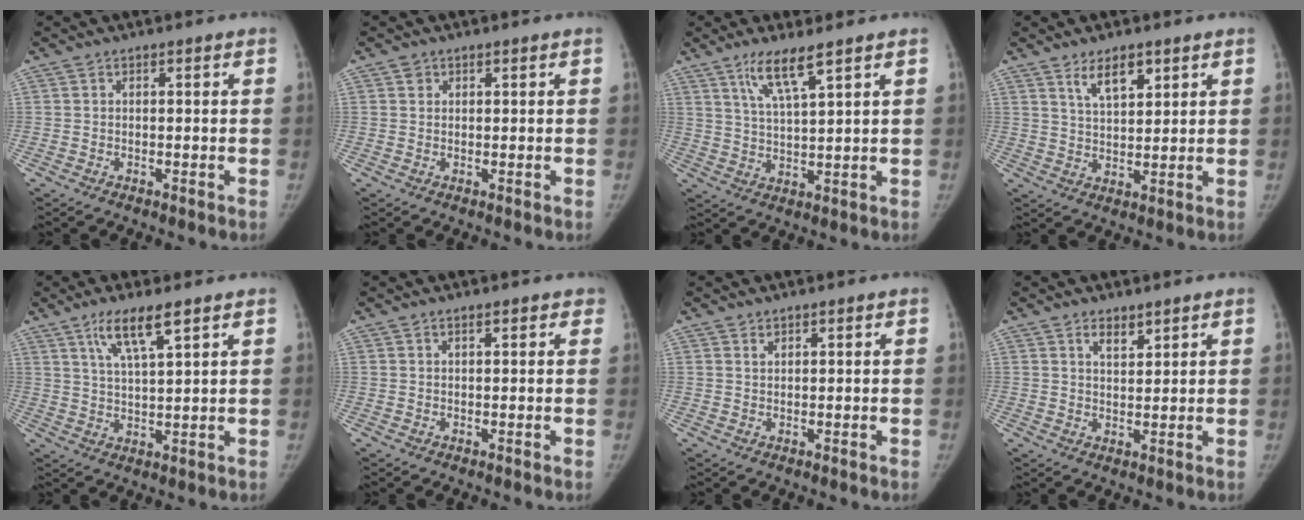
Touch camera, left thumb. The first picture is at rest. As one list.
[{"total": 1.0, "force": [0.5, 0.9, 0.2], "torque": [0.005, -0.001, 0.006]}, {"total": 6.9, "force": [4.5, 0.7, 5.2], "torque": [-0.102, -0.026, 0.092]}, {"total": 6.1, "force": [3.7, 2.6, 4.1], "torque": [-0.052, -0.027, 0.066]}, {"total": 7.4, "force": [4.5, 1.3, 5.8], "torque": [-0.108, -0.021, 0.089]}, {"total": 1.4, "force": [1.0, 0.7, 0.8], "torque": [0.006, -0.002, 0.005]}, {"total": 1.0, "force": [0.7, 0.6, 0.4], "torque": [0.003, -0.005, 0.012]}, {"total": 3.0, "force": [2.2, 1.3, 1.6], "torque": [-0.017, -0.017, 0.040]}]